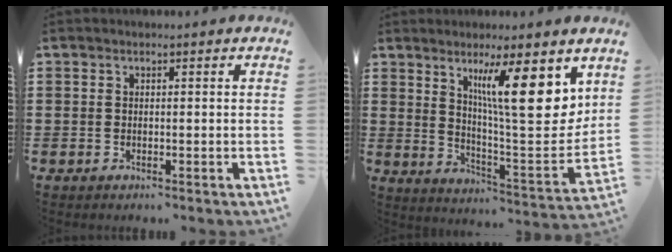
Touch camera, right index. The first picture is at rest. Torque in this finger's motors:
{"motor_torque": [0.54, 0.39, 0.40, 0.10]}